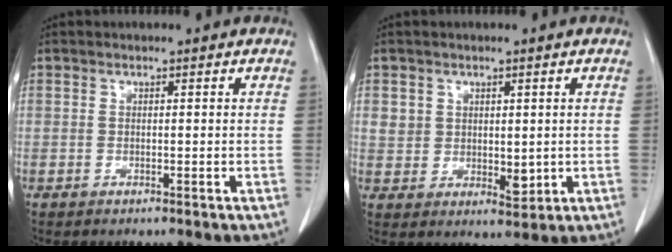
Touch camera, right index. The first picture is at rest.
{"total": 4.7, "force": [1.0, 3.8, 2.6], "torque": [-0.033, -0.010, 0.026]}